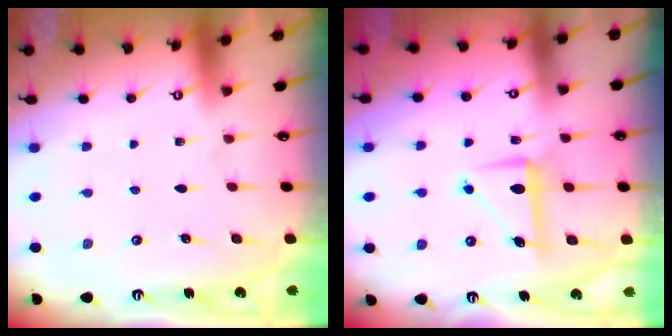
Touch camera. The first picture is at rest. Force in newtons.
{"total": 7.9, "press": 7.7, "slide": 1.7}